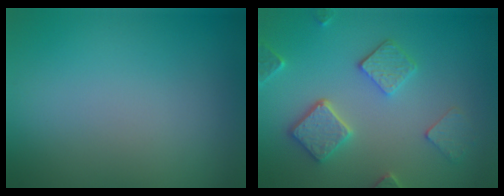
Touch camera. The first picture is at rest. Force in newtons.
{"total": 4.3, "press": 3.8, "slide": 1.9}